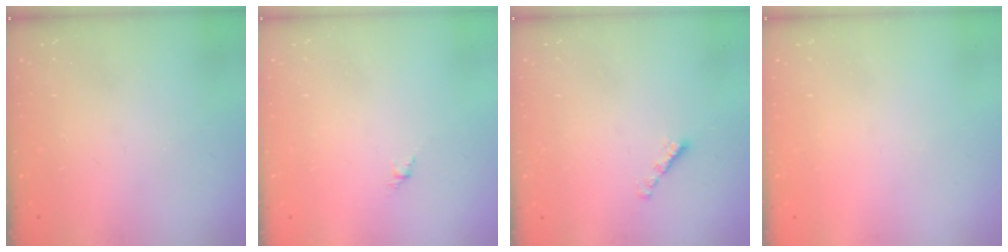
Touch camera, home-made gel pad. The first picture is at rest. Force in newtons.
{"total": 1.5, "press": 1.4, "slide": 0.6}
{"total": 2.2, "press": 2.1, "slide": 0.7}
{"total": 1.6, "press": 1.6, "slide": 0.2}